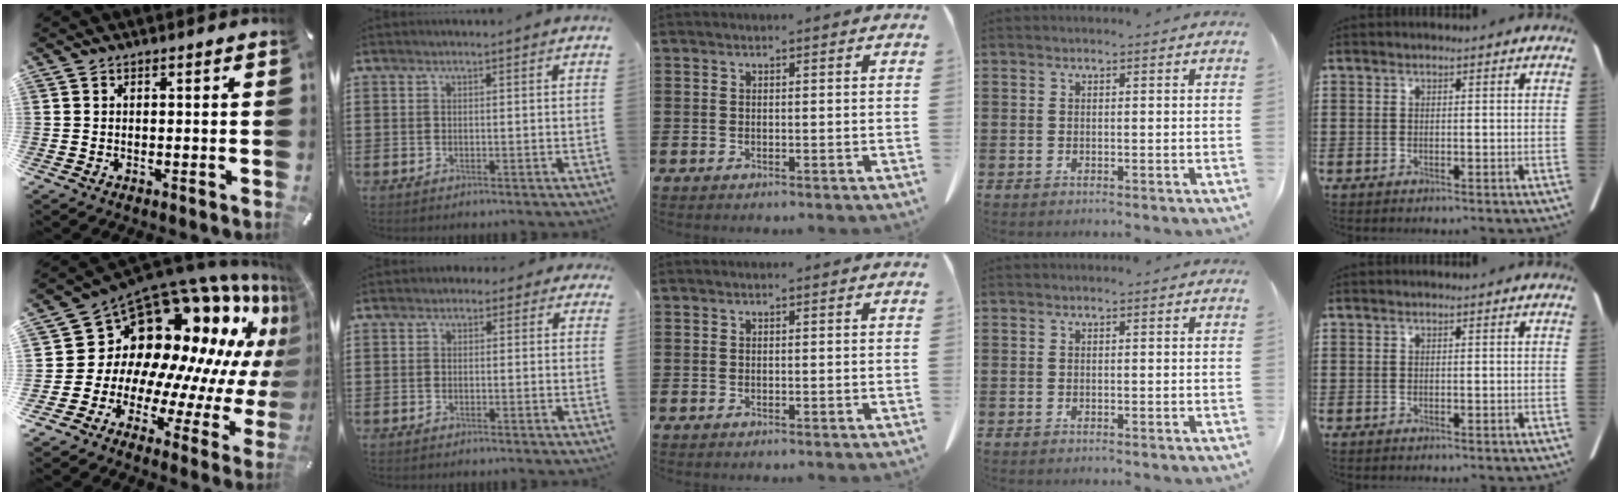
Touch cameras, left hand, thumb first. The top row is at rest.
{"thumb": {"total": 20.2, "force": [11.2, 12.9, 10.8], "torque": [-0.177, -0.142, 0.218]}, "index": {"total": 1.2, "force": [-0.5, 1.0, 0.4], "torque": [-0.011, 0.006, -0.012]}}